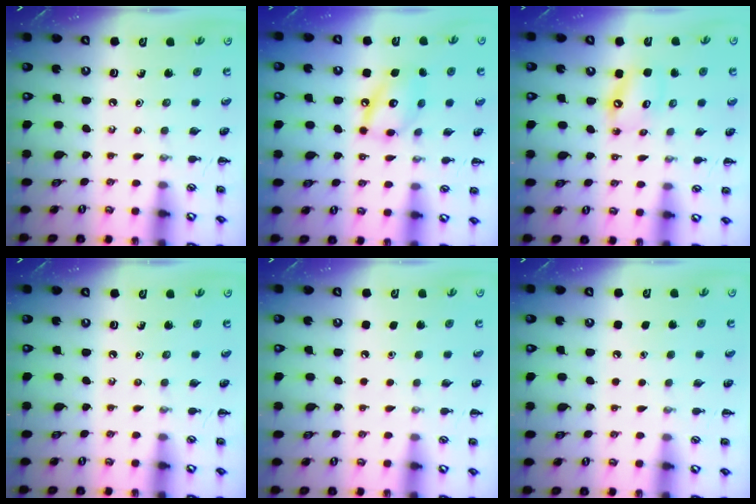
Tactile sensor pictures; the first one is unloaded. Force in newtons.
{"total": 12.1, "press": 12.0, "slide": 1.4}
{"total": 7.7, "press": 7.5, "slide": 1.8}
{"total": 0.0}
{"total": 1.8, "press": 1.8, "slide": 0.1}
{"total": 1.9, "press": 1.9, "slide": 0.2}